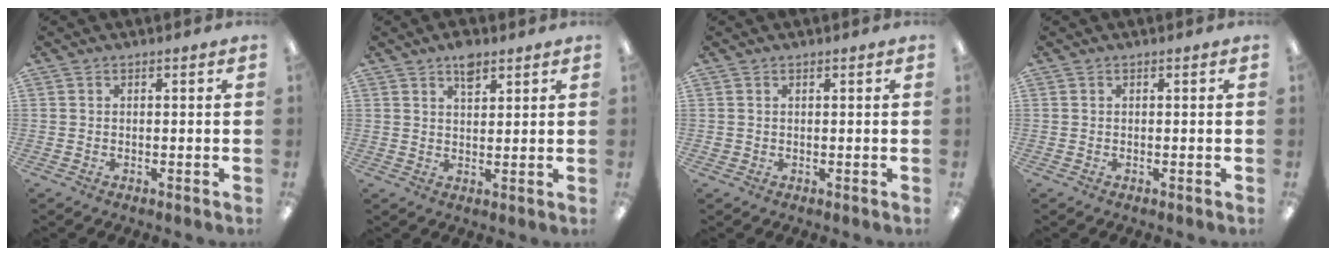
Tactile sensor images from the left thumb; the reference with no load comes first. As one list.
[{"total": 5.0, "force": [3.5, 2.3, 2.7], "torque": [-0.036, -0.013, 0.059]}, {"total": 0.8, "force": [0.4, 0.6, 0.1], "torque": [-0.002, 0.002, 0.008]}, {"total": 0.0}]